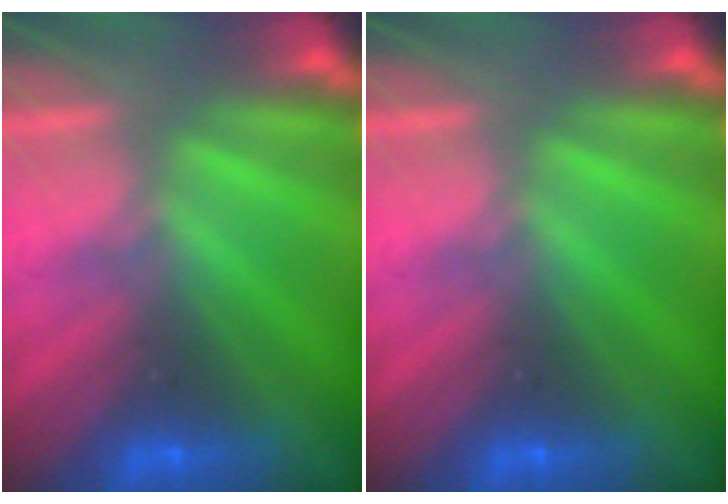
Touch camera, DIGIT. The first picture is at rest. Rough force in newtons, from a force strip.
{"total": 0.0}